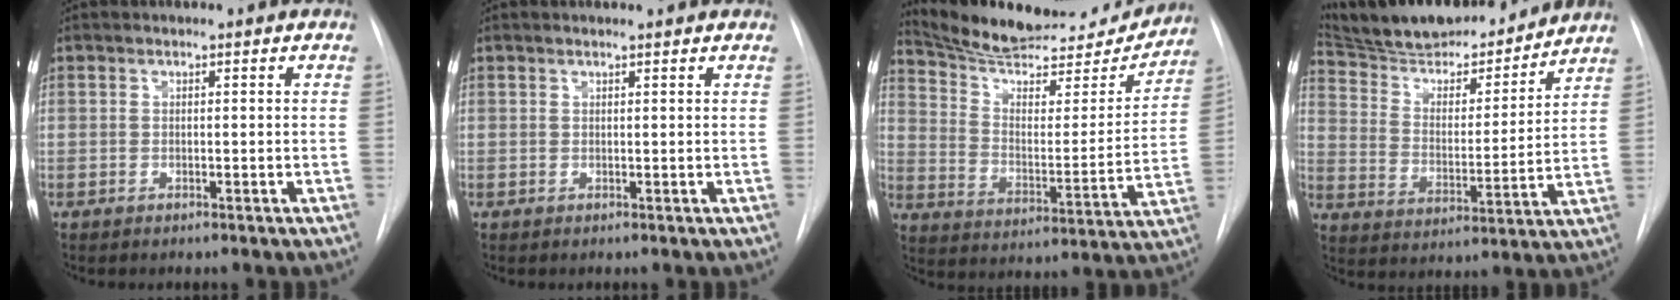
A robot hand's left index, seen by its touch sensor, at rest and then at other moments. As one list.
[{"total": 1.7, "force": [1.6, 0.2, 0.6], "torque": [-0.012, 0.007, 0.011]}, {"total": 22.5, "force": [20.8, 5.2, 6.8], "torque": [-0.103, -0.039, 0.294]}, {"total": 20.3, "force": [18.2, 4.3, 7.8], "torque": [-0.123, -0.008, 0.281]}]